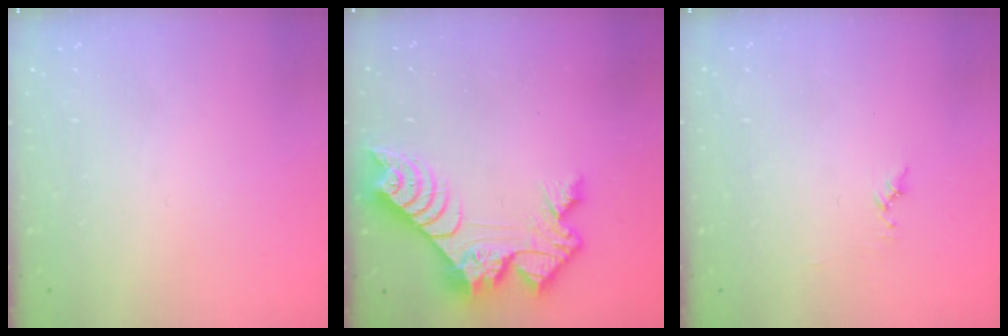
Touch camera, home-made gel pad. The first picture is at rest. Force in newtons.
{"total": 11.8, "press": 11.7, "slide": 0.8}
{"total": 4.4, "press": 4.4, "slide": 0.4}